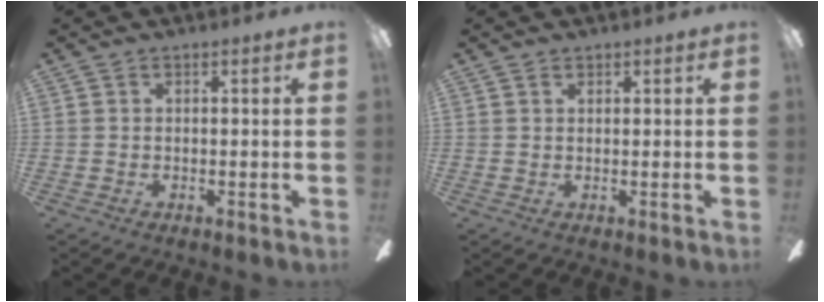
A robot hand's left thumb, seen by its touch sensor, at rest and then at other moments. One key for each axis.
{"total": 0.9, "fx": 0.8, "fy": 0.5, "fz": 0.2, "tx": -0.004, "ty": 0.001, "tz": 0.015}